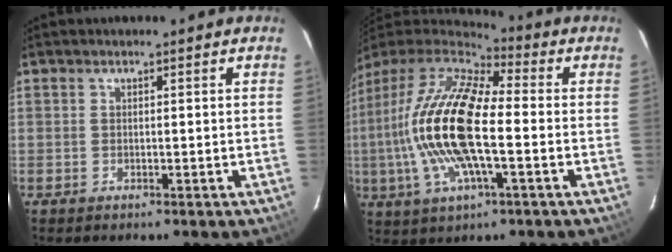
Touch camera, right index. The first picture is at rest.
{"total": 20.1, "force": [-2.1, 6.7, 18.9], "torque": [-0.366, -0.005, -0.052]}